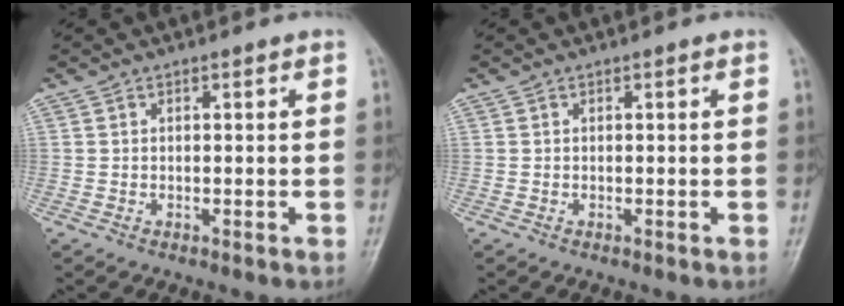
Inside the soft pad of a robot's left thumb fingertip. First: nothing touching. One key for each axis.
{"total": 0.0}